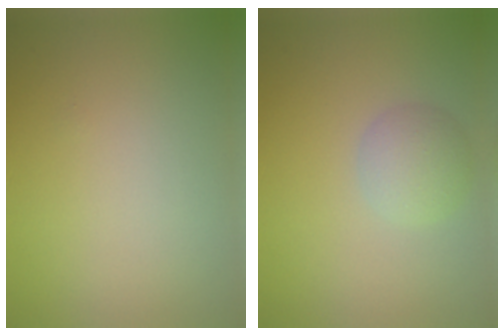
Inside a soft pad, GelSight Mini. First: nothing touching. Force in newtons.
{"total": 2.7, "press": 2.6, "slide": 0.2}